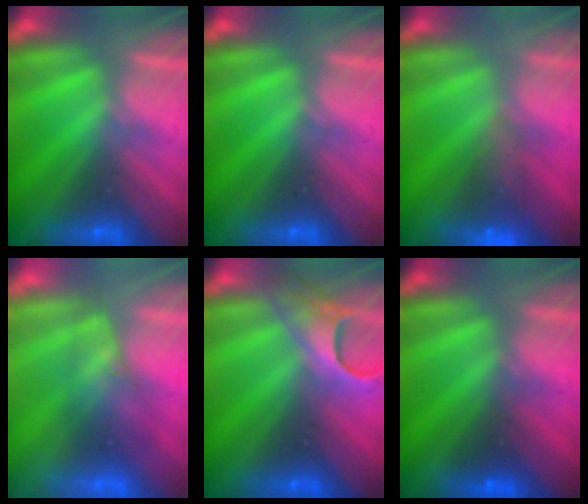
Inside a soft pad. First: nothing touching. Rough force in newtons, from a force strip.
{"total": 0.0}
{"total": 7.0}
{"total": 2.5}
{"total": 4.0}
{"total": 2.4}